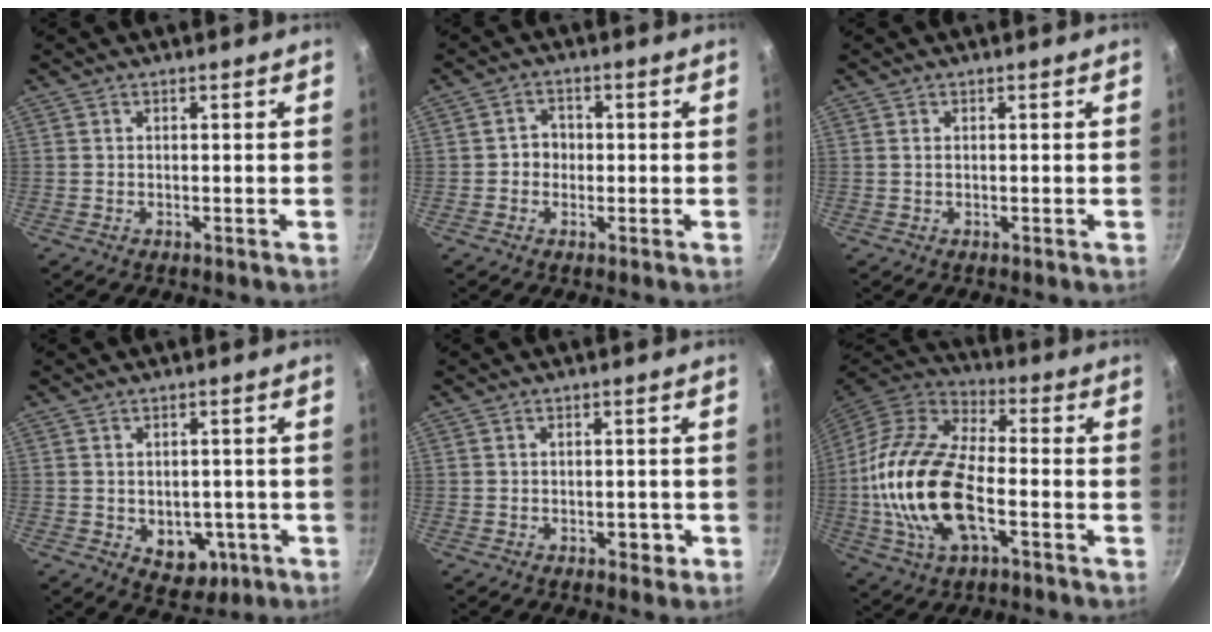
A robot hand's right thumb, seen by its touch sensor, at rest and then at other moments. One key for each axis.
{"total": 3.3, "fx": -0.4, "fy": 3.0, "fz": 1.4, "tx": 0.002, "ty": 0.010, "tz": -0.010}
{"total": 0.6, "fx": 0.1, "fy": 0.3, "fz": 0.5, "tx": -0.009, "ty": 0.001, "tz": 0.001}
{"total": 7.3, "fx": -2.0, "fy": 5.4, "fz": 4.6, "tx": -0.033, "ty": 0.005, "tz": -0.012}
{"total": 2.4, "fx": -0.9, "fy": 1.5, "fz": 1.6, "tx": -0.004, "ty": 0.010, "tz": -0.008}
{"total": 21.7, "fx": -4.1, "fy": 11.0, "fz": 18.3, "tx": -0.354, "ty": 0.027, "tz": -0.085}